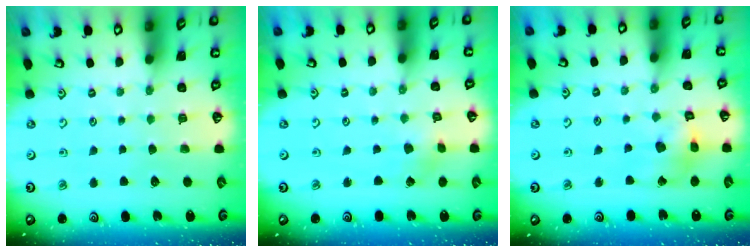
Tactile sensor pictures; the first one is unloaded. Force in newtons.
{"total": 1.8, "press": 1.8, "slide": 0.2}
{"total": 9.4, "press": 9.4, "slide": 1.1}